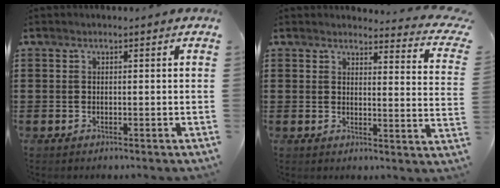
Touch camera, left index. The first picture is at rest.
{"total": 3.3, "force": [3.1, 0.2, 1.1], "torque": [-0.021, -0.021, 0.050]}